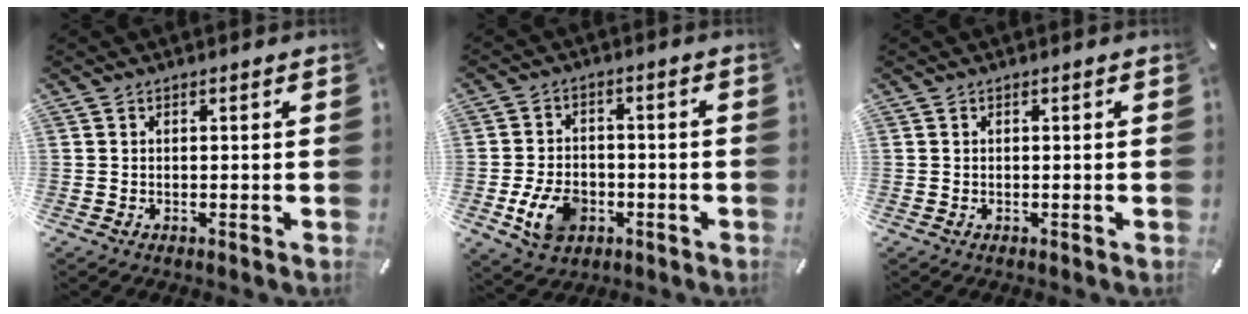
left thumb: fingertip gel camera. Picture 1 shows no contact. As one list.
[{"total": 9.1, "force": [-3.1, 6.6, 5.5], "torque": [-0.117, 0.009, -0.056]}, {"total": 0.0}]